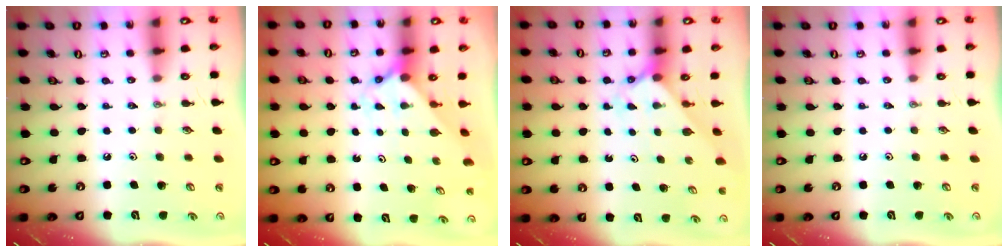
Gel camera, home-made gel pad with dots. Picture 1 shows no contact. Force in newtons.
{"total": 1.6, "press": 1.6, "slide": 0.1}
{"total": 2.0, "press": 2.0, "slide": 0.2}
{"total": 0.0}